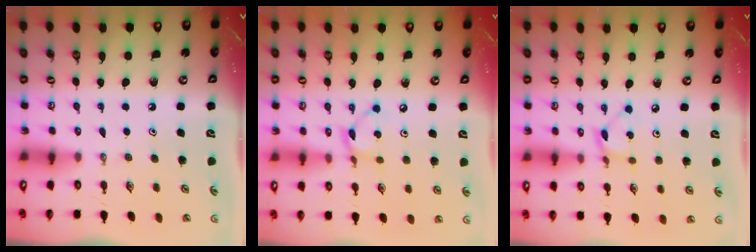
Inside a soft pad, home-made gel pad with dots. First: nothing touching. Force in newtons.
{"total": 6.3, "press": 6.3, "slide": 0.2}
{"total": 2.6, "press": 2.6, "slide": 0.3}